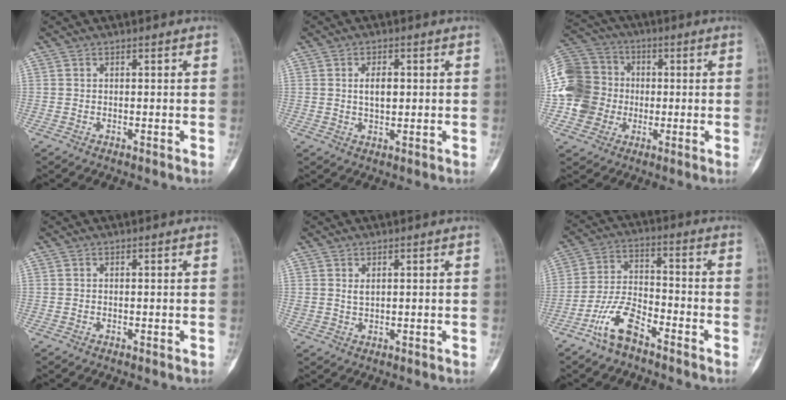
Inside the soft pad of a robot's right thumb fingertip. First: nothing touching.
{"total": 3.7, "force": [0.6, 2.0, 3.1], "torque": [-0.043, -0.002, 0.011]}
{"total": 15.5, "force": [-1.3, 14.2, 6.1], "torque": [-0.117, 0.028, -0.022]}
{"total": 0.0}
{"total": 1.6, "force": [0.8, 0.8, 1.1], "torque": [-0.021, -0.004, 0.022]}
{"total": 9.2, "force": [-6.1, 3.6, 5.8], "torque": [-0.123, 0.043, -0.123]}